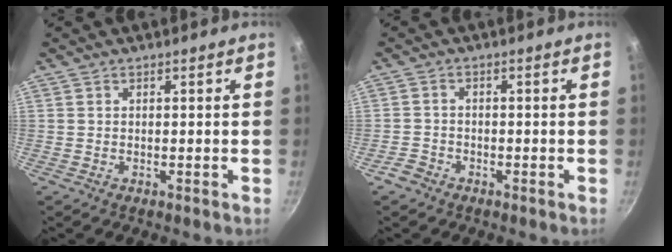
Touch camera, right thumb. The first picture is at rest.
{"total": 1.3, "force": [-0.8, 1.0, 0.4], "torque": [-0.010, 0.002, -0.015]}